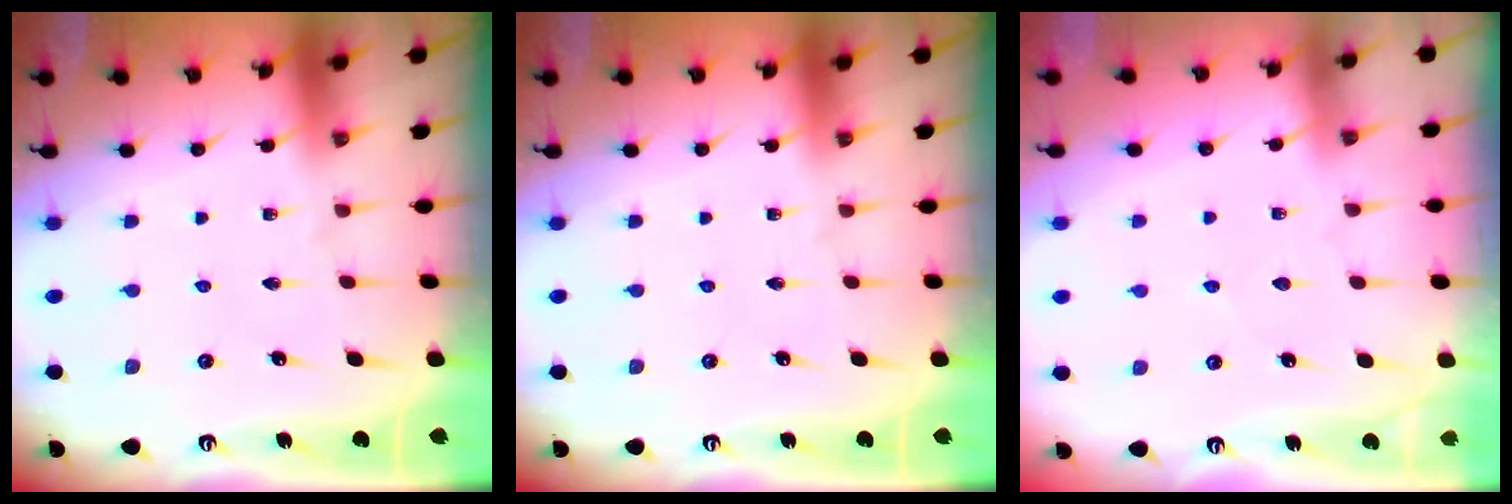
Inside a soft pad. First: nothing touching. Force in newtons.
{"total": 0.0}
{"total": 2.3, "press": 2.3, "slide": 0.4}